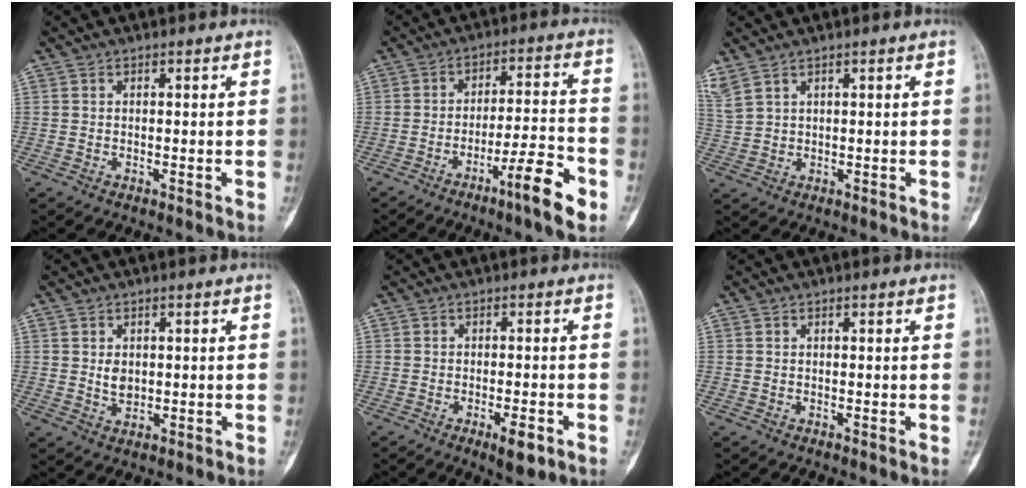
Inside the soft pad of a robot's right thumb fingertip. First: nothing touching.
{"total": 10.5, "force": [-5.6, 1.3, 8.8], "torque": [-0.135, 0.031, -0.090]}
{"total": 4.6, "force": [3.4, 1.8, 2.5], "torque": [-0.069, 0.000, 0.086]}
{"total": 3.0, "force": [0.4, 2.2, 2.0], "torque": [-0.026, -0.006, 0.014]}
{"total": 4.7, "force": [-2.3, 1.3, 3.9], "torque": [-0.058, 0.005, -0.029]}
{"total": 0.0}